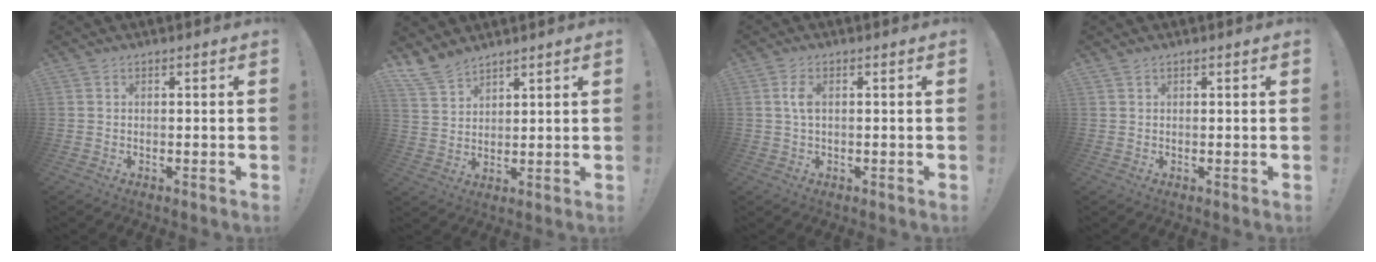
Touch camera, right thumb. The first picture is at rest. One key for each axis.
{"total": 7.6, "fx": 6.5, "fy": 3.2, "fz": 2.1, "tx": -0.050, "ty": -0.037, "tz": 0.130}
{"total": 3.7, "fx": 0.6, "fy": 2.1, "fz": 3.0, "tx": -0.060, "ty": 0.003, "tz": 0.006}
{"total": 0.8, "fx": 0.7, "fy": 0.3, "fz": 0.1, "tx": -0.006, "ty": 0.001, "tz": 0.015}